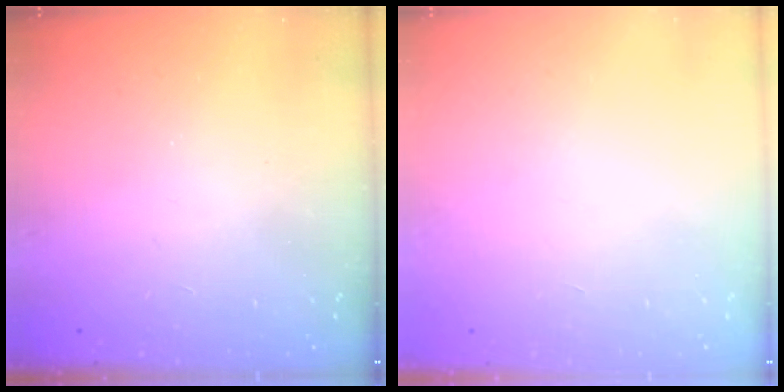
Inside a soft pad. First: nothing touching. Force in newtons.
{"total": 0.0}